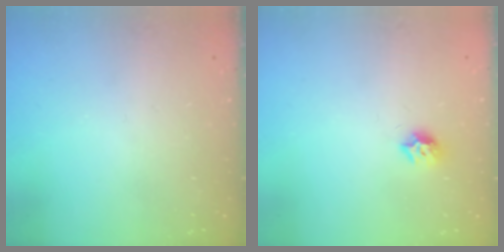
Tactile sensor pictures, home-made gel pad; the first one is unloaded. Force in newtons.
{"total": 6.9, "press": 6.9, "slide": 0.3}